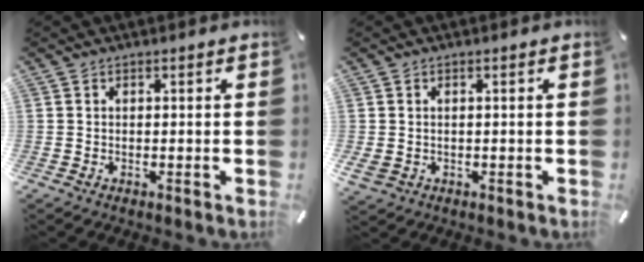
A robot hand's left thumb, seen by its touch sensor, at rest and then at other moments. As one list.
[{"total": 1.8, "force": [0.0, 1.4, 1.2], "torque": [-0.031, 0.001, -0.002]}]